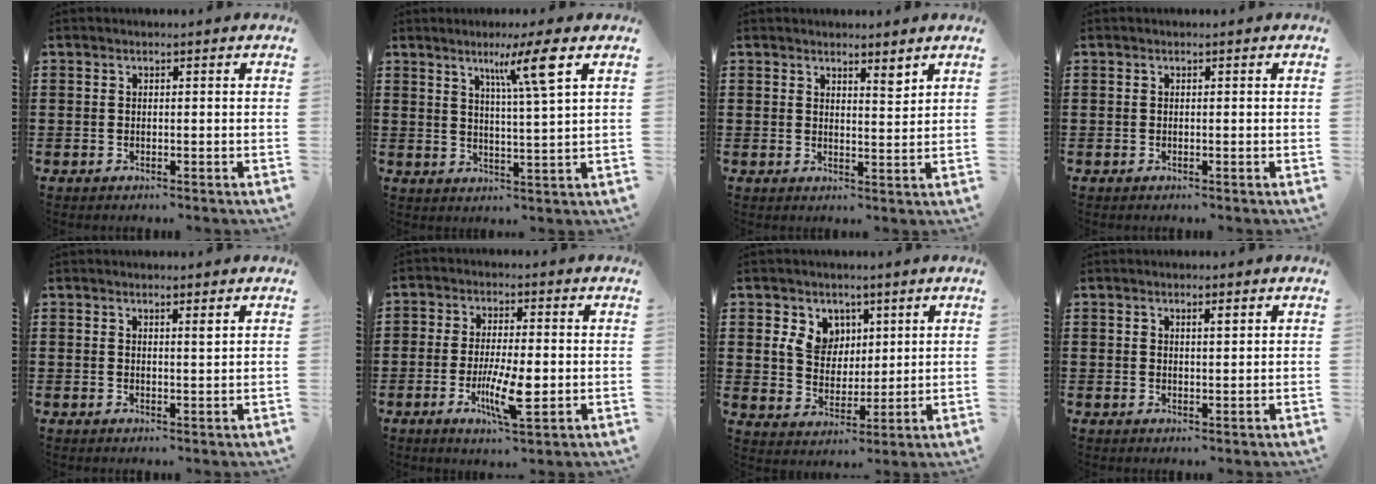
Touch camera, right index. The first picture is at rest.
{"total": 7.5, "force": [4.0, -0.5, 6.3], "torque": [-0.110, -0.006, 0.058]}
{"total": 2.7, "force": [2.5, 0.4, 0.9], "torque": [-0.015, -0.001, 0.045]}
{"total": 0.0}
{"total": 1.3, "force": [1.0, -0.1, 0.8], "torque": [-0.017, -0.002, 0.018]}
{"total": 7.5, "force": [-1.9, 2.2, 6.9], "torque": [-0.135, -0.008, -0.034]}
{"total": 7.1, "force": [3.0, 5.8, 2.7], "torque": [-0.071, 0.017, 0.056]}
{"total": 1.2, "force": [0.6, 0.4, 1.0], "torque": [-0.011, 0.001, 0.008]}